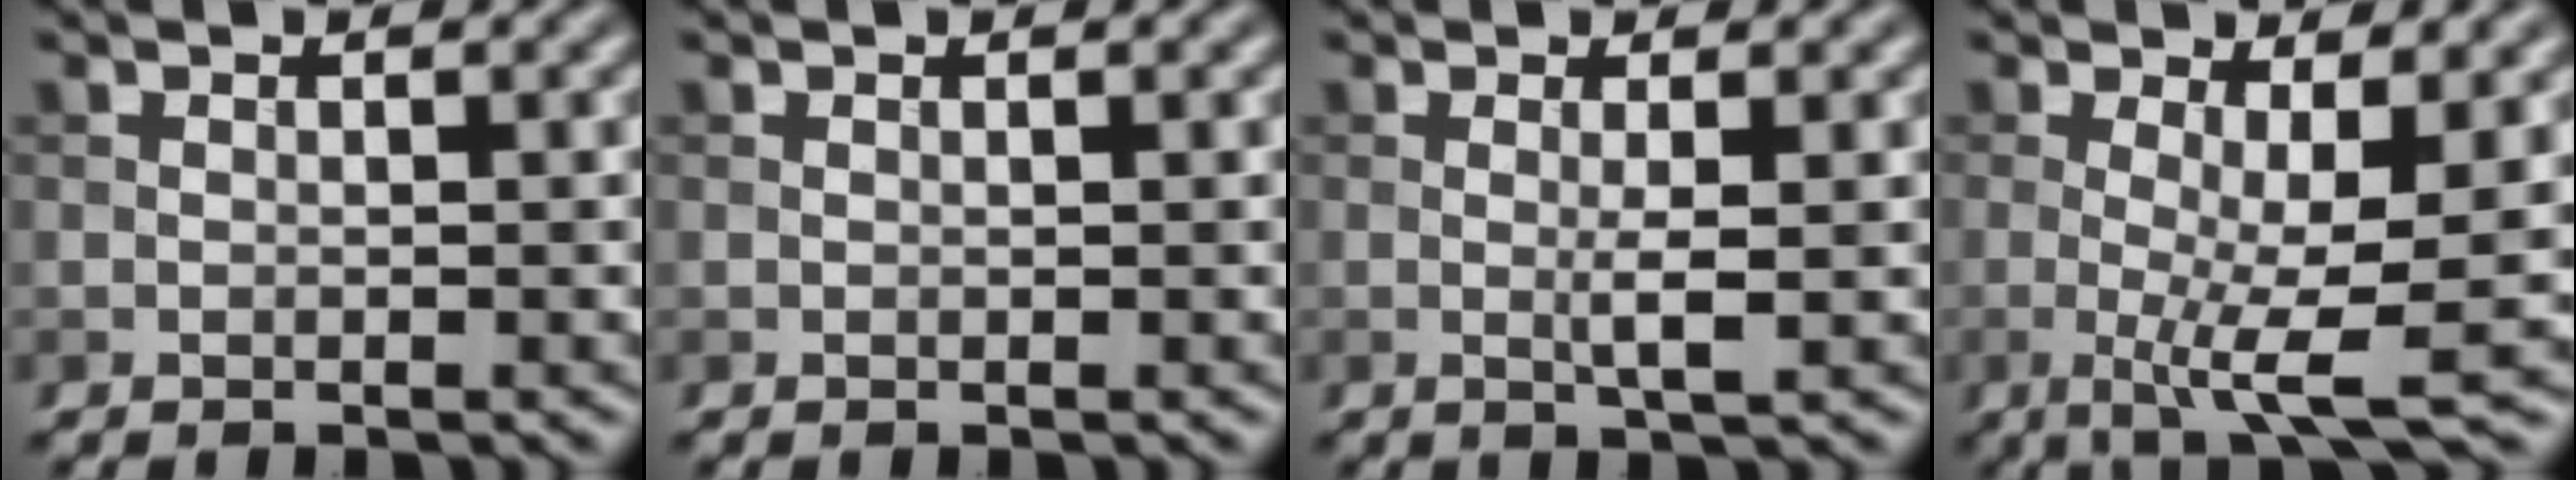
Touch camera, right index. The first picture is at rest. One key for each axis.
{"total": 0.0}
{"total": 1.8, "fx": 0.1, "fy": 0.1, "fz": 1.8, "tx": -0.037, "ty": -0.001, "tz": -0.001}
{"total": 6.1, "fx": -0.6, "fy": 1.2, "fz": 6.0, "tx": -0.097, "ty": -0.017, "tz": -0.008}